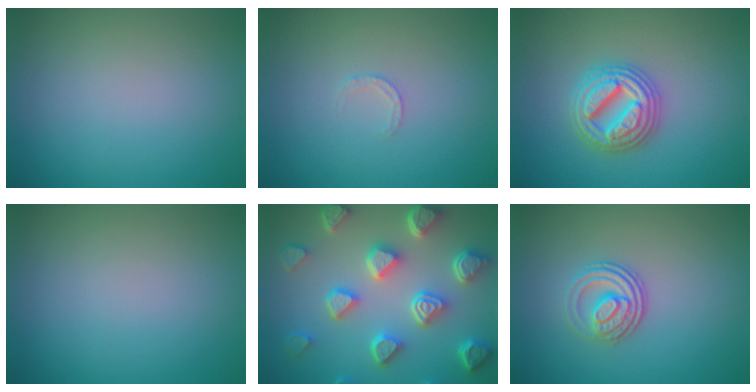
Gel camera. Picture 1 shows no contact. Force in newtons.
{"total": 0.9, "press": 0.9, "slide": 0.2}
{"total": 4.9, "press": 4.8, "slide": 0.8}
{"total": 0.0}
{"total": 7.7, "press": 6.1, "slide": 4.8}
{"total": 3.1, "press": 2.5, "slide": 1.9}